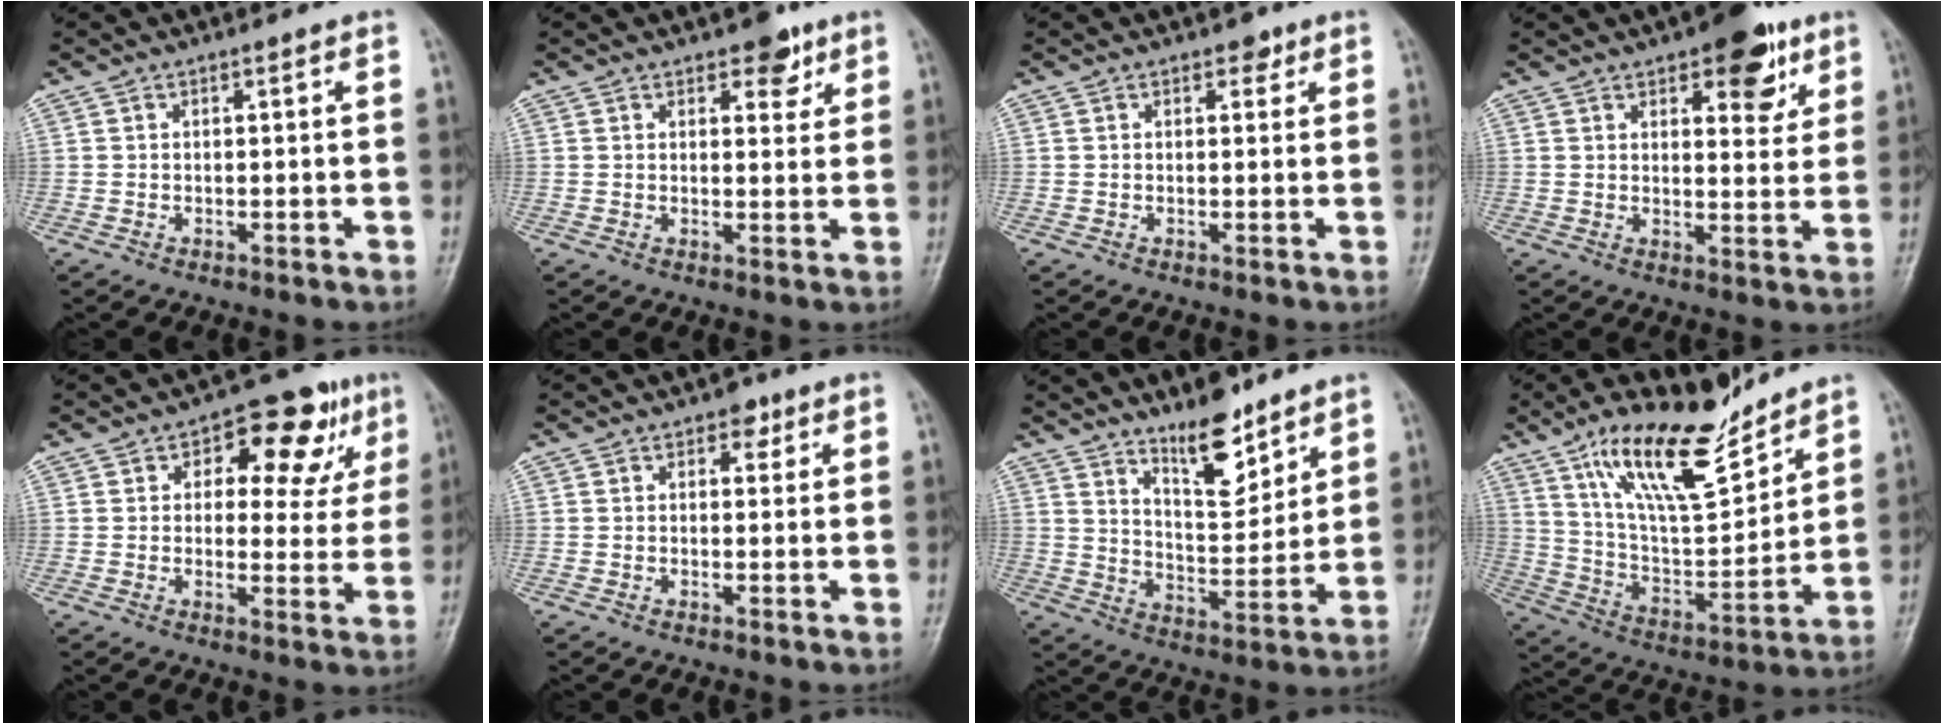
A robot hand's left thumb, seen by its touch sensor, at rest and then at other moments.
{"total": 4.7, "force": [2.9, 2.6, 2.7], "torque": [-0.009, -0.014, 0.037]}
{"total": 1.8, "force": [1.1, 1.2, 0.8], "torque": [0.004, -0.003, 0.010]}
{"total": 10.3, "force": [5.7, 4.7, 7.2], "torque": [-0.061, -0.023, 0.072]}
{"total": 12.1, "force": [5.1, 7.2, 8.2], "torque": [-0.052, 0.000, 0.064]}
{"total": 2.5, "force": [1.3, 1.7, 1.3], "torque": [0.002, -0.002, 0.012]}
{"total": 11.0, "force": [8.1, 4.1, 6.2], "torque": [-0.078, -0.070, 0.144]}
{"total": 19.2, "force": [13.4, 6.4, 12.2], "torque": [-0.169, -0.074, 0.244]}